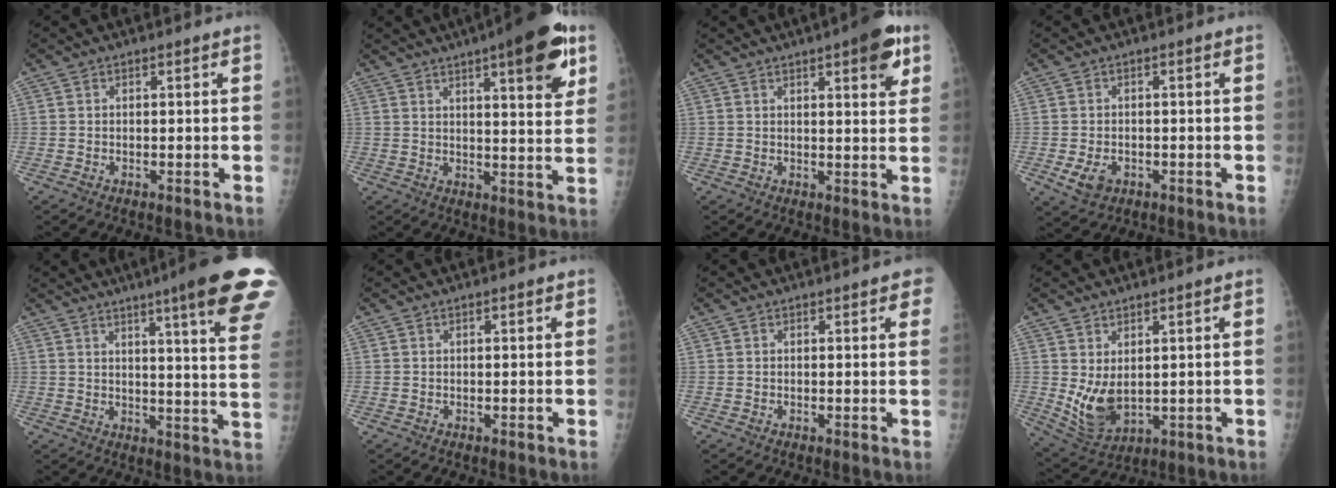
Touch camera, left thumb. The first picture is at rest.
{"total": 15.0, "force": [7.8, 3.8, 12.3], "torque": [-0.142, -0.026, 0.103]}
{"total": 7.9, "force": [4.1, 2.2, 6.4], "torque": [-0.068, -0.013, 0.047]}
{"total": 4.1, "force": [-1.5, 2.9, 2.4], "torque": [-0.041, 0.003, -0.018]}
{"total": 20.4, "force": [13.2, 1.3, 15.5], "torque": [-0.187, -0.062, 0.156]}
{"total": 0.7, "force": [0.3, 0.2, 0.6], "torque": [-0.011, 0.001, 0.004]}
{"total": 4.0, "force": [2.2, 1.2, 3.1], "torque": [-0.020, 0.004, 0.021]}
{"total": 7.9, "force": [1.0, 4.5, 6.4], "torque": [-0.108, -0.022, 0.041]}